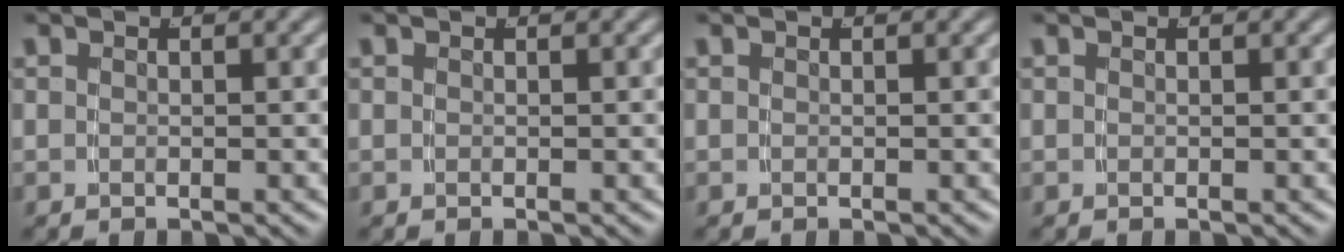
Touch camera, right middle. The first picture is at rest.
{"total": 0.0}
{"total": 0.0}
{"total": 0.0}